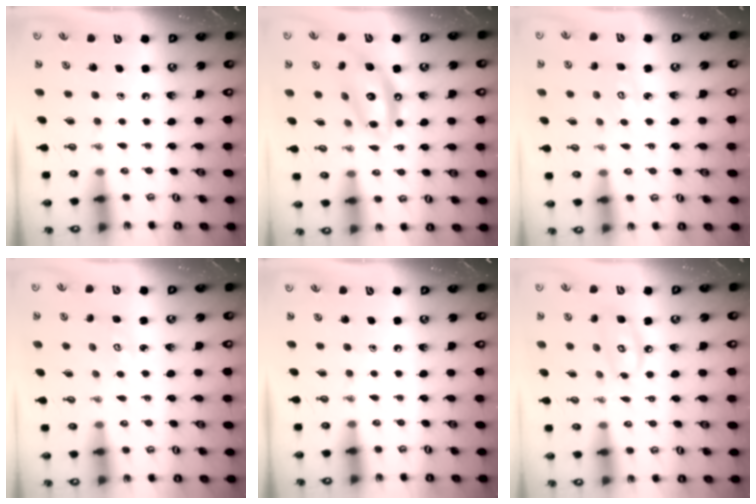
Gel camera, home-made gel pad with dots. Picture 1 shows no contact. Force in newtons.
{"total": 12.4, "press": 12.3, "slide": 1.4}
{"total": 4.1, "press": 4.1, "slide": 0.3}
{"total": 2.8, "press": 2.8, "slide": 0.3}
{"total": 0.0}
{"total": 8.6, "press": 8.6, "slide": 0.6}